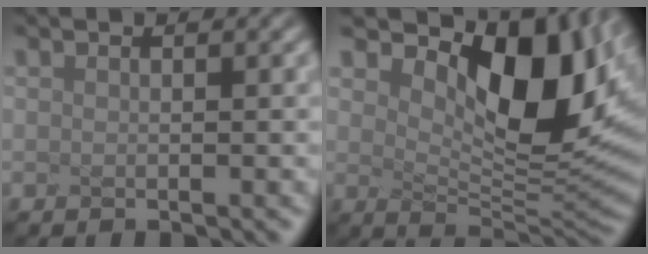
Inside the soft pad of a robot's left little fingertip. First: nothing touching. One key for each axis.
{"total": 8.9, "fx": 2.8, "fy": 4.2, "fz": 7.4, "tx": -0.128, "ty": -0.015, "tz": 0.079}